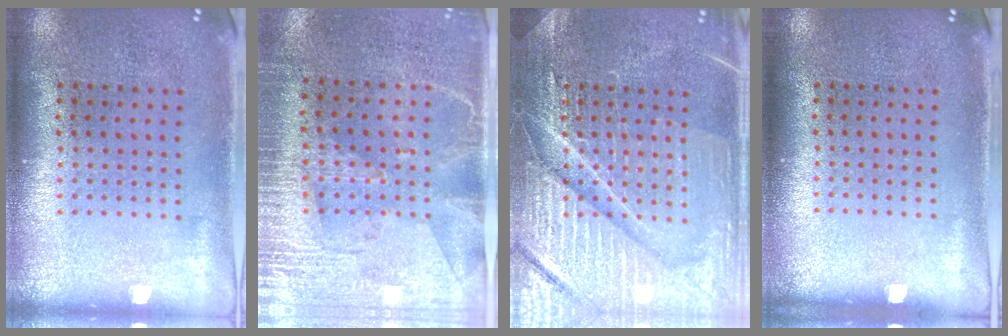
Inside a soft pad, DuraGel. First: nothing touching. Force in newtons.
{"total": 2.9, "press": 2.6, "slide": 1.4}
{"total": 7.5, "press": 7.4, "slide": 0.9}
{"total": 0.0}